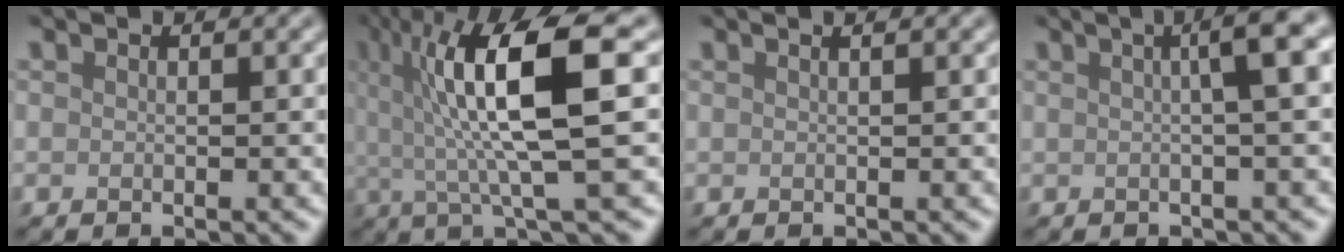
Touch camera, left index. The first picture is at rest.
{"total": 10.8, "force": [2.2, 2.3, 10.3], "torque": [-0.168, 0.006, 0.042]}
{"total": 1.7, "force": [0.8, 0.7, 1.2], "torque": [-0.005, 0.001, -0.005]}
{"total": 4.9, "force": [0.9, 1.0, 4.7], "torque": [-0.053, 0.019, 0.012]}